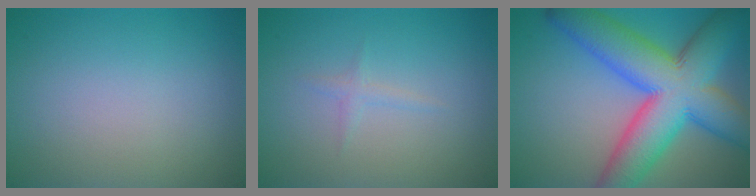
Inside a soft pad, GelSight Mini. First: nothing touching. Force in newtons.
{"total": 0.8, "press": 0.8, "slide": 0.1}
{"total": 13.1, "press": 13.1, "slide": 0.4}